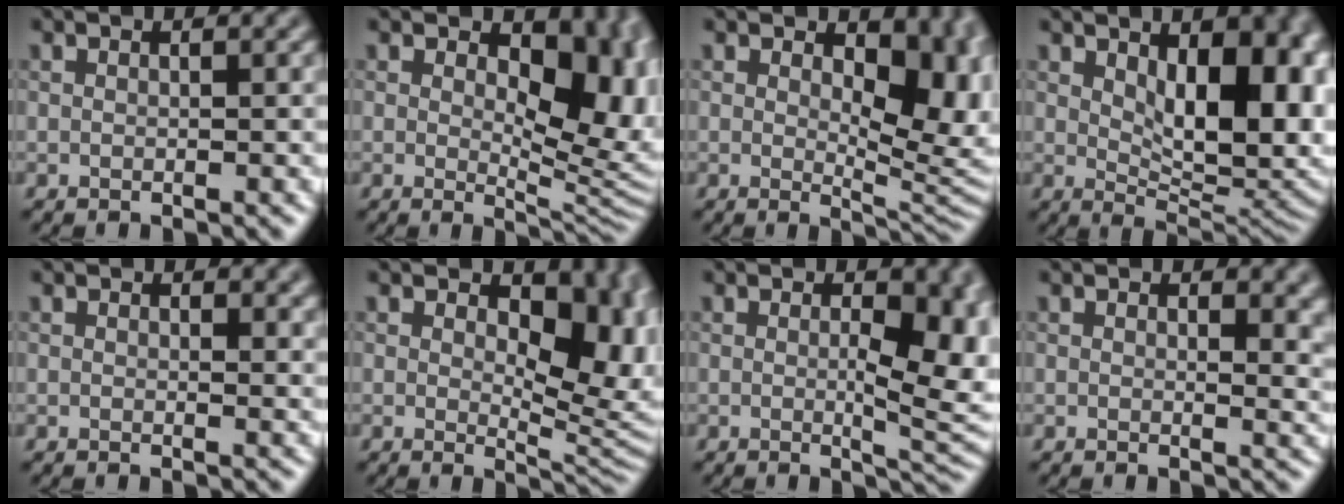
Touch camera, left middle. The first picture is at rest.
{"total": 10.1, "force": [2.4, 5.5, 8.1], "torque": [-0.106, -0.014, 0.039]}
{"total": 7.7, "force": [2.0, 4.1, 6.2], "torque": [-0.082, -0.014, 0.030]}
{"total": 11.2, "force": [2.4, 5.7, 9.3], "torque": [-0.105, -0.005, 0.039]}
{"total": 1.2, "force": [0.7, 0.7, 0.8], "torque": [-0.007, -0.005, 0.011]}
{"total": 8.9, "force": [2.2, 4.9, 7.1], "torque": [-0.095, -0.014, 0.034]}
{"total": 7.3, "force": [0.1, 3.1, 6.6], "torque": [-0.080, -0.008, 0.007]}
{"total": 3.0, "force": [1.3, 1.6, 2.2], "torque": [-0.022, -0.009, 0.018]}